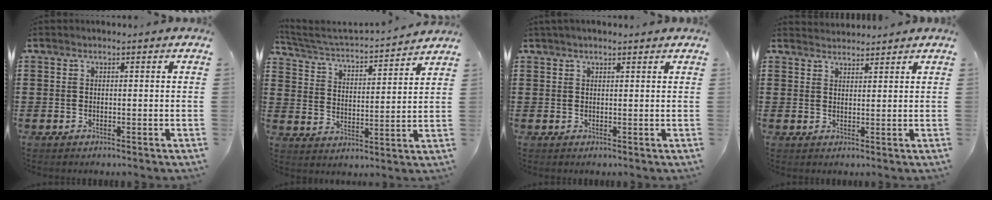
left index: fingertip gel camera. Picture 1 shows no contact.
{"total": 3.0, "force": [2.9, 0.2, 0.9], "torque": [-0.039, -0.029, 0.038]}
{"total": 1.1, "force": [0.9, 0.4, 0.6], "torque": [-0.013, 0.004, 0.016]}
{"total": 2.0, "force": [2.0, 0.1, -0.2], "torque": [-0.001, -0.001, 0.040]}